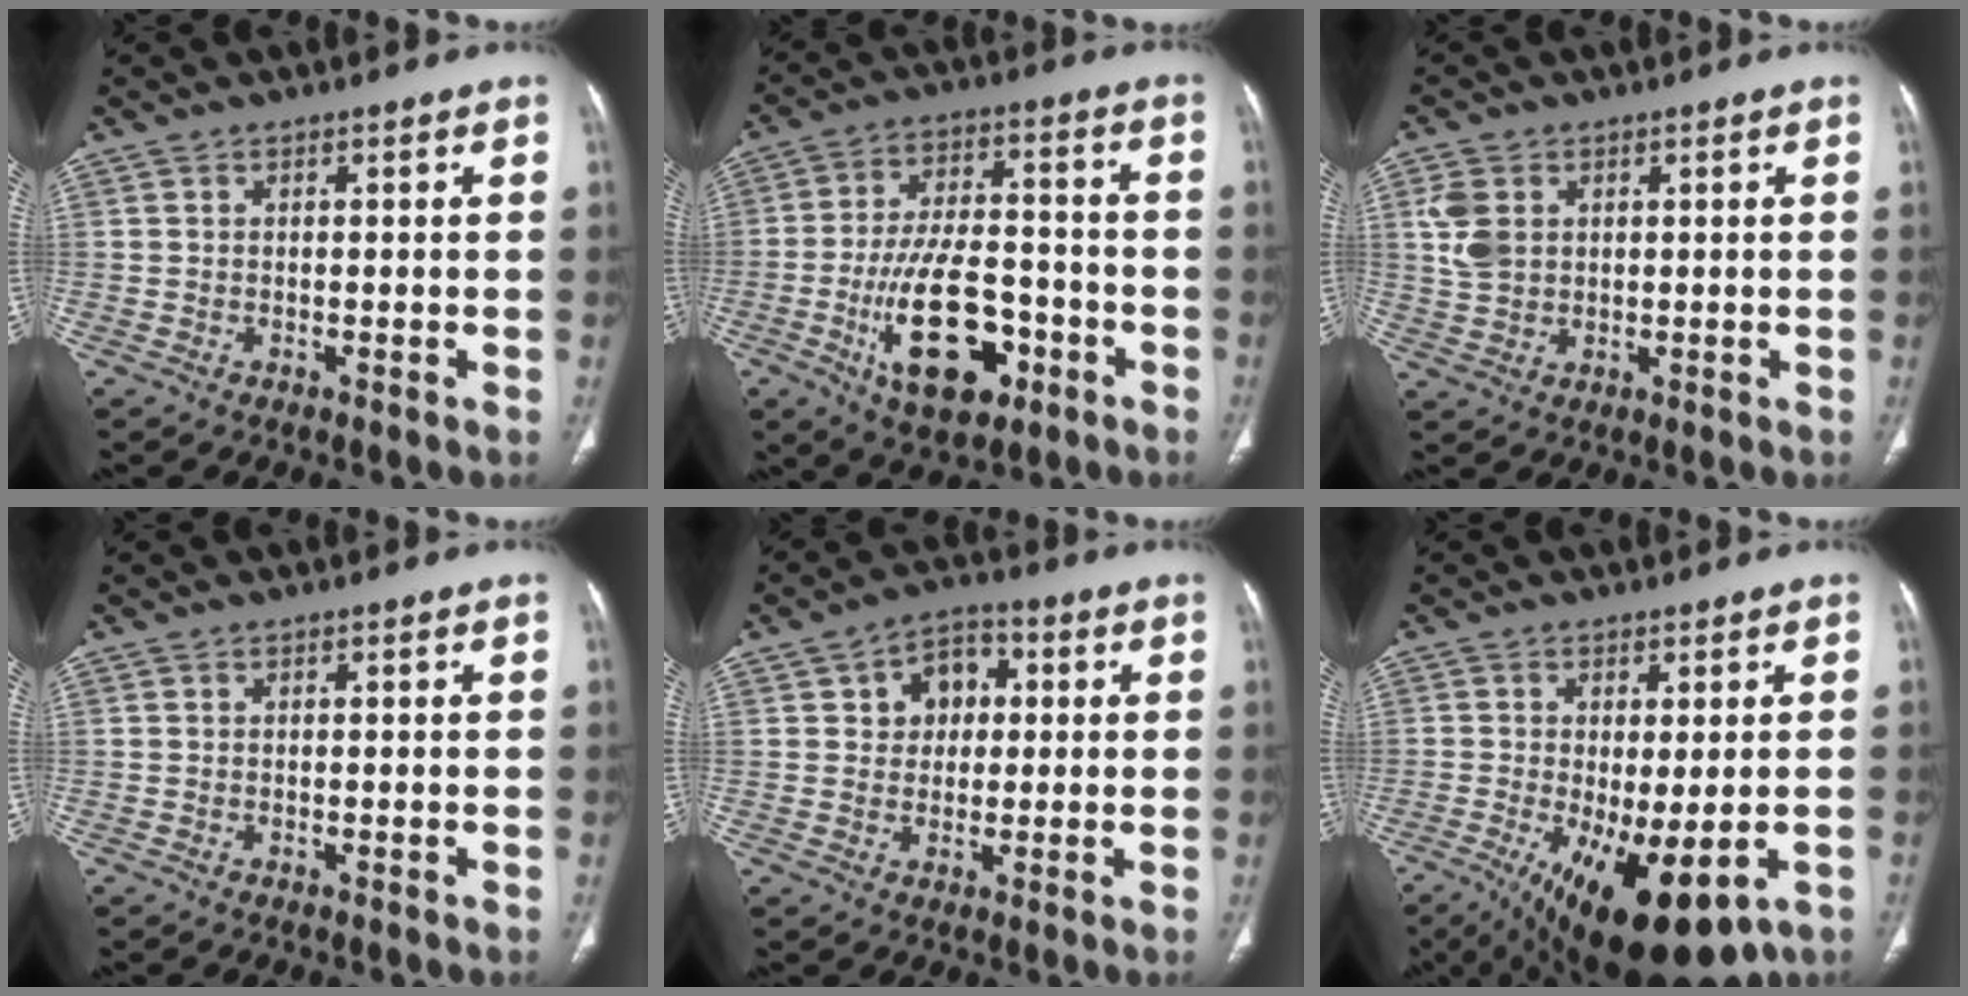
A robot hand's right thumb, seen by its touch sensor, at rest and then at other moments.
{"total": 16.6, "force": [-6.4, 8.5, 12.8], "torque": [-0.197, 0.030, -0.100]}
{"total": 5.9, "force": [1.7, 4.4, 3.6], "torque": [-0.069, -0.002, 0.041]}
{"total": 0.0}
{"total": 7.6, "force": [1.9, 5.8, 4.5], "torque": [-0.033, 0.010, 0.023]}
{"total": 15.7, "force": [-6.0, 6.0, 13.2], "torque": [-0.201, -0.021, -0.075]}